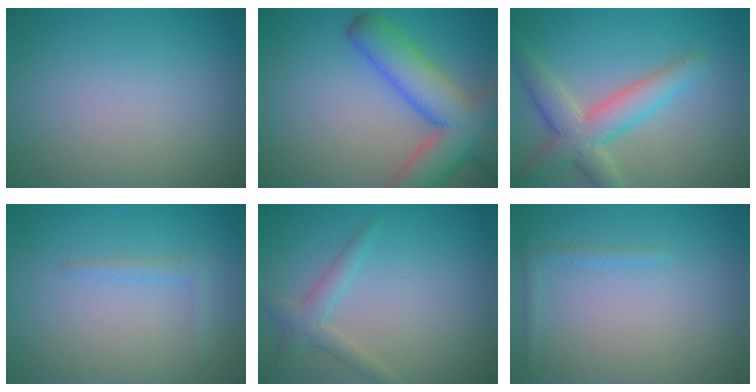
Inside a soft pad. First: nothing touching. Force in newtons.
{"total": 8.7, "press": 8.6, "slide": 0.5}
{"total": 5.3, "press": 5.2, "slide": 0.3}
{"total": 1.1, "press": 1.1, "slide": 0.1}
{"total": 1.9, "press": 1.9, "slide": 0.0}
{"total": 0.8, "press": 0.8, "slide": 0.1}